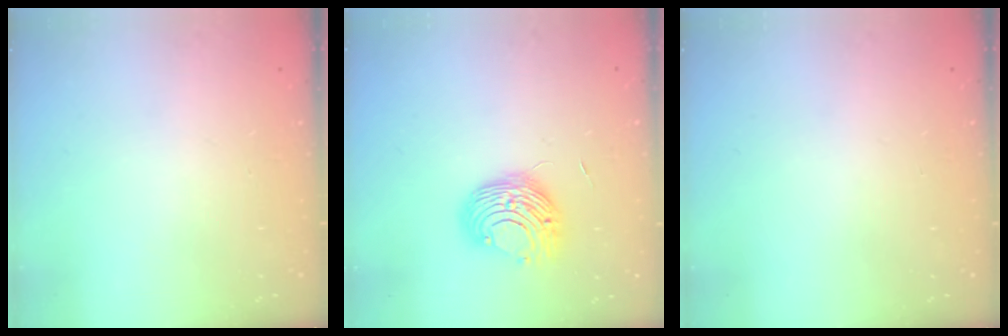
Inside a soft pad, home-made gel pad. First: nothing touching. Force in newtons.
{"total": 9.4, "press": 9.4, "slide": 0.3}
{"total": 0.0}